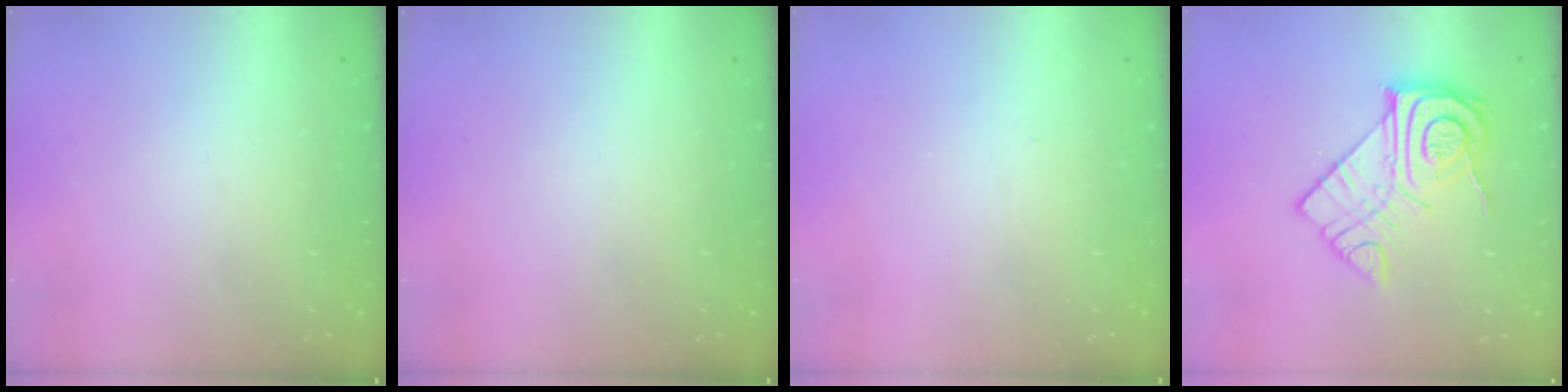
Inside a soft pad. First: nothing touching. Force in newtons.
{"total": 0.0}
{"total": 3.2, "press": 3.2, "slide": 0.5}
{"total": 14.9, "press": 14.8, "slide": 1.2}